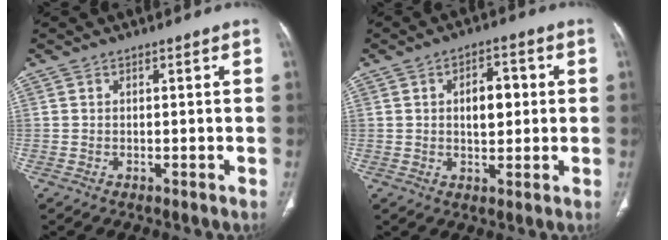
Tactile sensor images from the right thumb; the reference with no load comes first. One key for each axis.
{"total": 6.8, "fx": 0.9, "fy": 3.8, "fz": 5.6, "tx": -0.068, "ty": 0.008, "tz": 0.012}